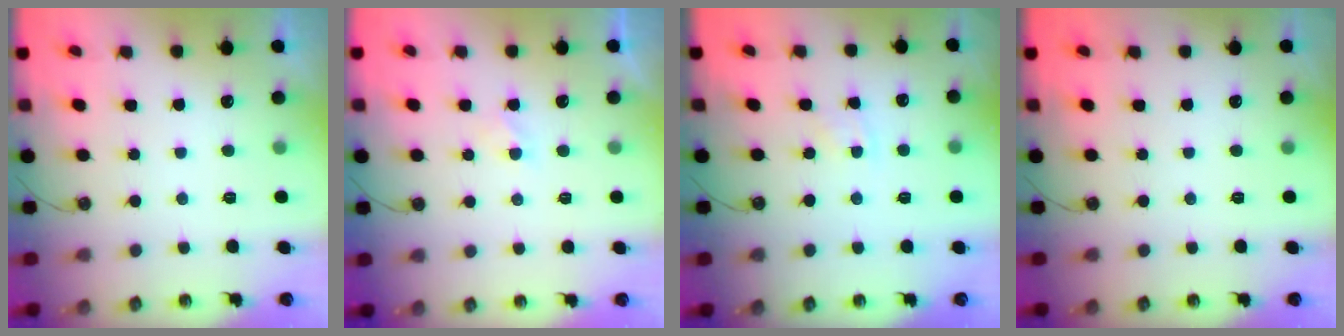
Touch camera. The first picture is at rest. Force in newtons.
{"total": 1.5, "press": 1.4, "slide": 0.4}
{"total": 4.7, "press": 4.6, "slide": 0.6}
{"total": 0.0}